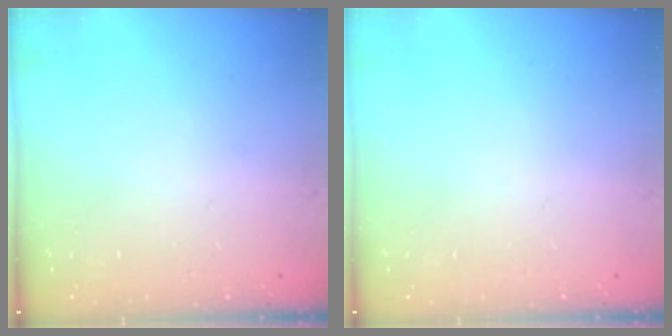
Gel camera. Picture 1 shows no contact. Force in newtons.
{"total": 0.0}